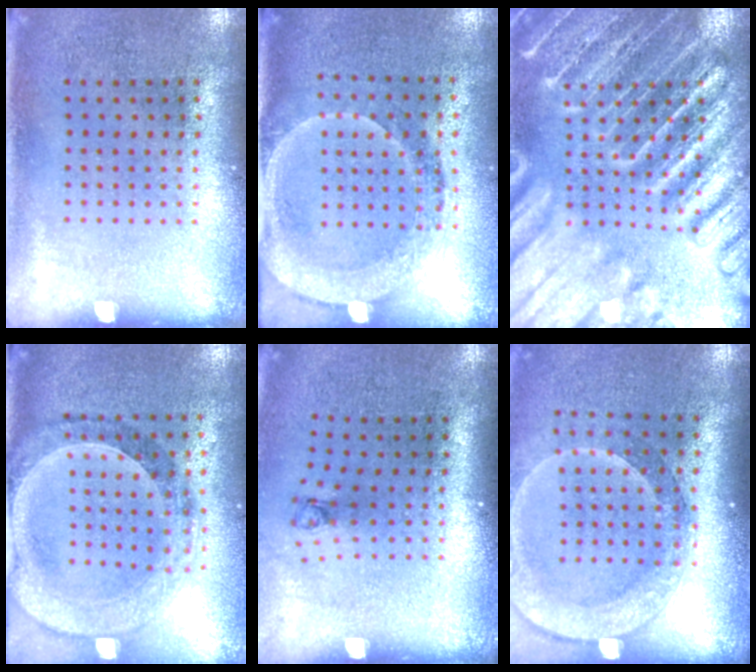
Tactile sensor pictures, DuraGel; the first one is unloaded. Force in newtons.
{"total": 1.8, "press": 1.6, "slide": 0.8}
{"total": 6.2, "press": 6.1, "slide": 0.9}
{"total": 1.5, "press": 1.5, "slide": 0.3}
{"total": 0.8, "press": 0.3, "slide": 0.8}
{"total": 2.3, "press": 1.8, "slide": 1.4}